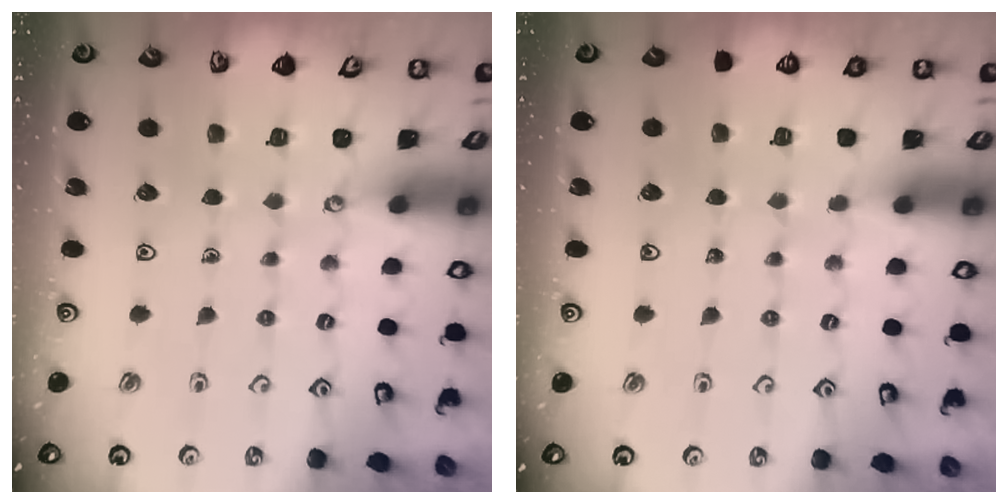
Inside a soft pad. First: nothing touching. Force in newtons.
{"total": 0.0}